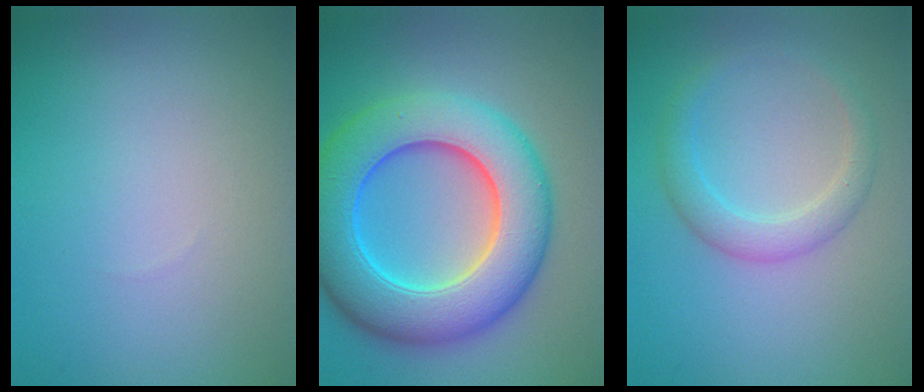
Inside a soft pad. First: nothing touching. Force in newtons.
{"total": 11.3, "press": 11.3, "slide": 0.2}
{"total": 2.6, "press": 2.6, "slide": 0.1}